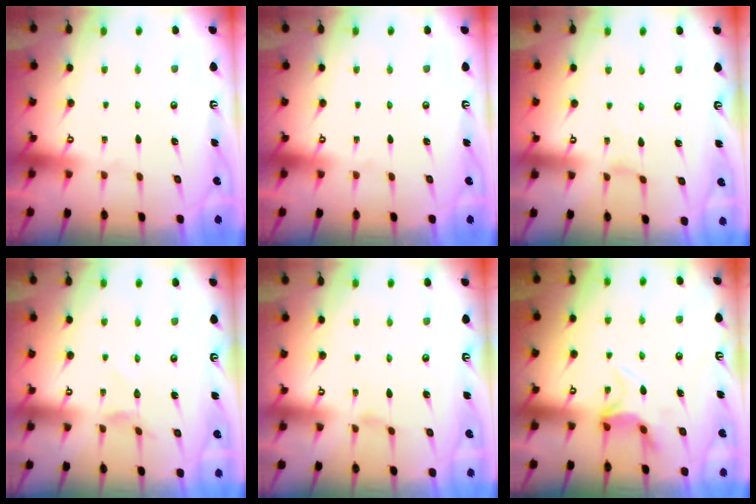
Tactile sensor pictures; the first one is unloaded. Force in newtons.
{"total": 0.0}
{"total": 0.0}
{"total": 1.3, "press": 1.2, "slide": 0.2}
{"total": 1.9, "press": 1.9, "slide": 0.3}
{"total": 5.2, "press": 5.1, "slide": 1.1}